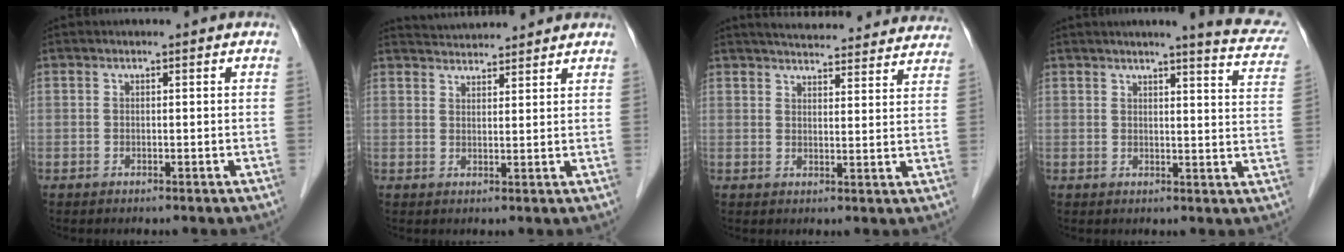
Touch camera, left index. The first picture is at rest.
{"total": 7.1, "force": [7.0, 0.7, 1.5], "torque": [-0.027, 0.032, 0.100]}
{"total": 22.1, "force": [20.8, 3.7, 6.5], "torque": [-0.089, -0.004, 0.251]}
{"total": 10.1, "force": [8.7, 0.5, 5.1], "torque": [-0.048, -0.018, 0.076]}